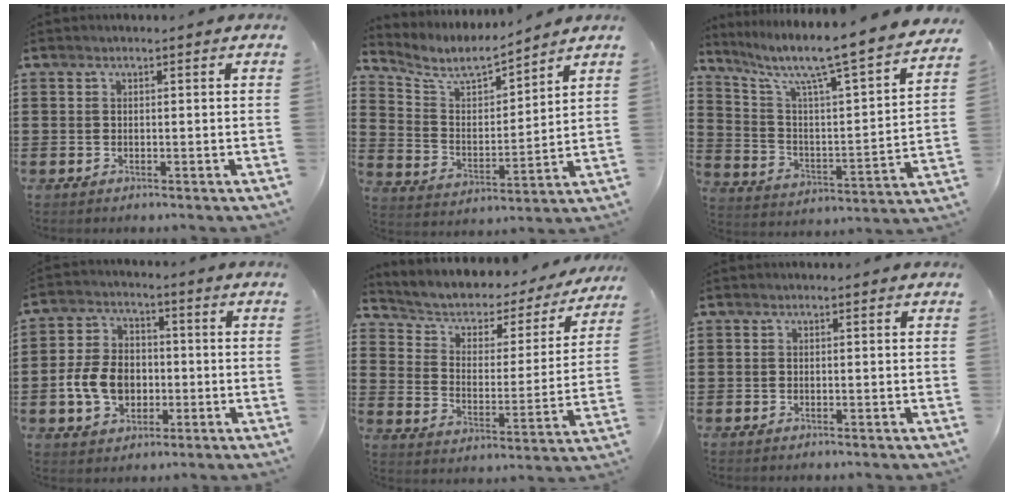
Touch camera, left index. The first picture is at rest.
{"total": 6.6, "force": [5.8, 1.5, 2.7], "torque": [-0.081, -0.036, 0.097]}
{"total": 8.1, "force": [6.6, 0.0, 4.7], "torque": [-0.120, -0.059, 0.099]}
{"total": 8.3, "force": [-1.8, 6.4, 5.1], "torque": [-0.116, 0.008, -0.038]}
{"total": 3.5, "force": [2.2, 2.4, 1.3], "torque": [-0.046, -0.023, 0.026]}
{"total": 0.0}